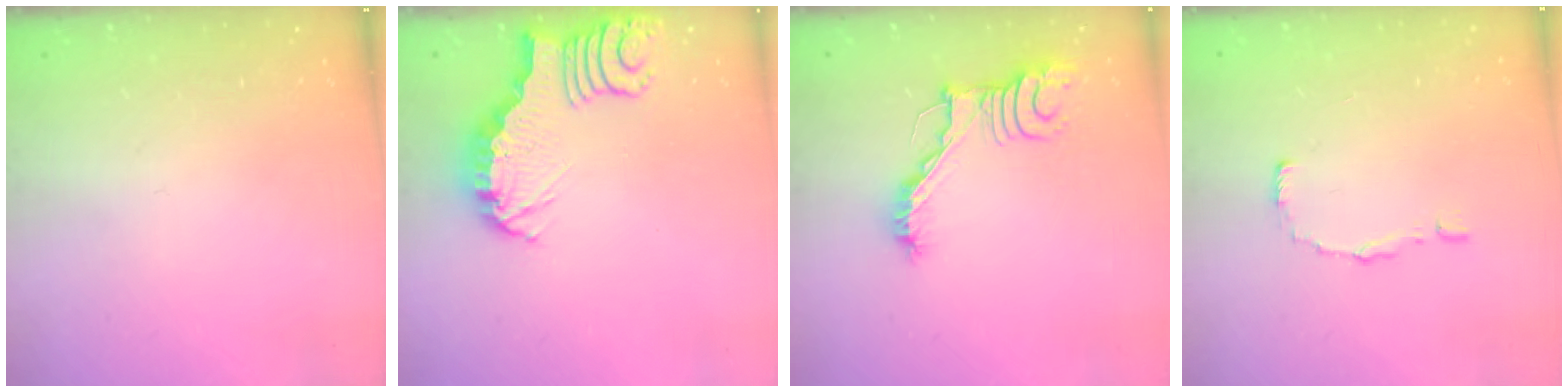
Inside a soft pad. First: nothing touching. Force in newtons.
{"total": 4.0, "press": 3.9, "slide": 0.3}
{"total": 12.8, "press": 12.8, "slide": 0.3}
{"total": 3.3, "press": 3.2, "slide": 0.3}